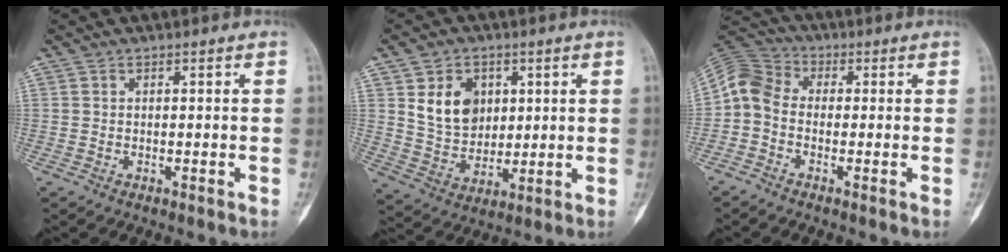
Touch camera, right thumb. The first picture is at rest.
{"total": 10.4, "force": [3.2, 8.0, 5.9], "torque": [-0.065, -0.020, 0.070]}
{"total": 7.2, "force": [-0.8, 5.6, 4.6], "torque": [-0.082, 0.024, -0.036]}